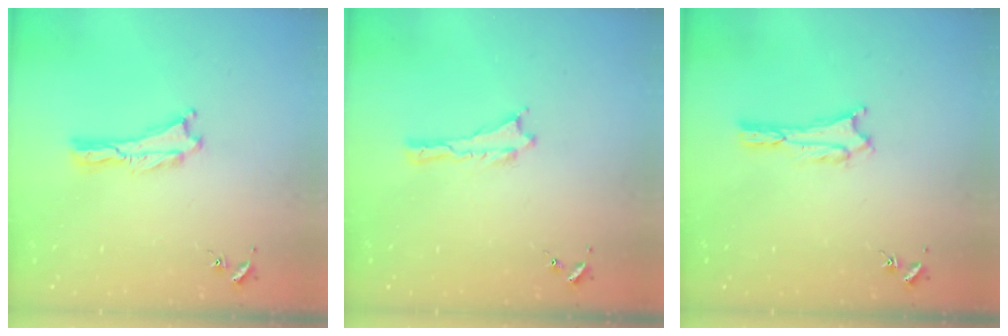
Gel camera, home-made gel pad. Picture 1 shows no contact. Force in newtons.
{"total": 0.0}
{"total": 1.7, "press": 1.7, "slide": 0.3}